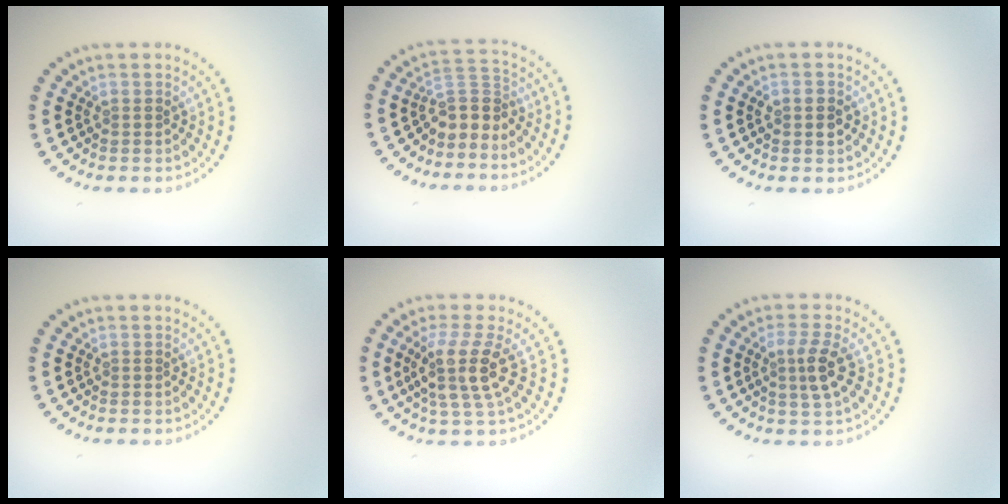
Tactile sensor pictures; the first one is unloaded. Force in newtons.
{"total": 2.8, "press": 2.1, "slide": 1.8}
{"total": 1.8, "press": 1.8, "slide": 0.2}
{"total": 0.0}
{"total": 3.9, "press": 3.1, "slide": 2.4}
{"total": 2.6, "press": 2.4, "slide": 1.0}